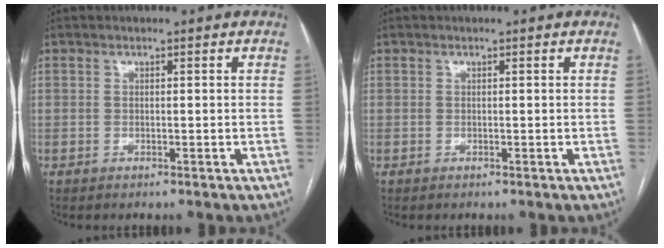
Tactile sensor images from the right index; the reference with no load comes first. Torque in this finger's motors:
{"motor_torque": [0.04, 0.04, 0.00, 0.00]}